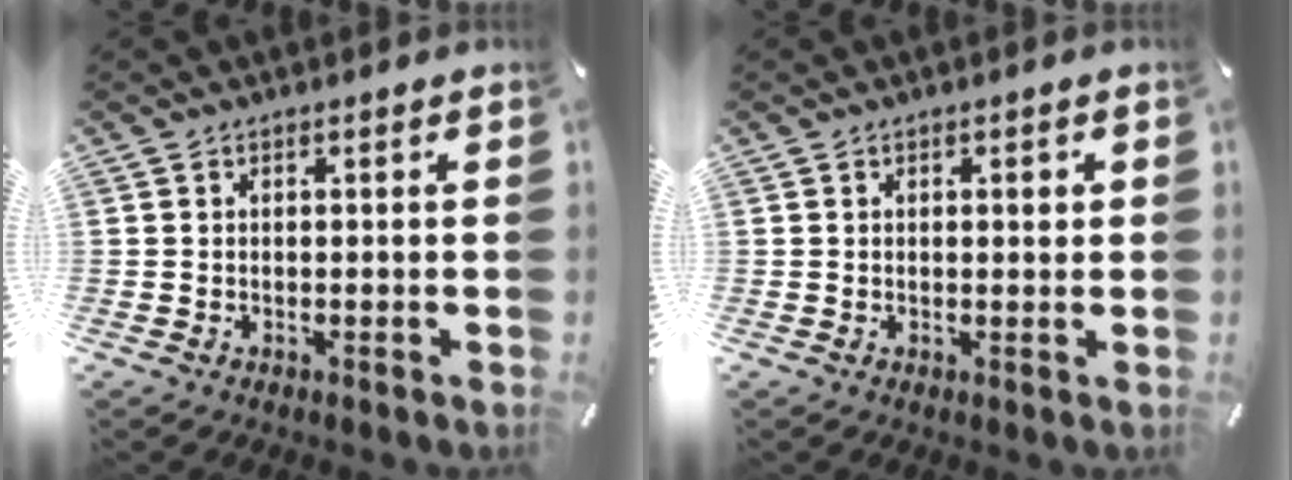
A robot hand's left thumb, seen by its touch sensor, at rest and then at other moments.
{"total": 1.3, "force": [0.3, 0.6, 1.0], "torque": [-0.012, 0.002, 0.003]}